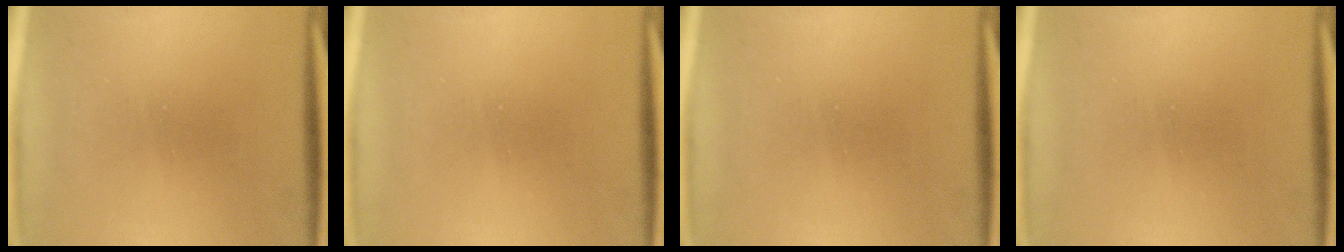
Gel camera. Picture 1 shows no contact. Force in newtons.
{"total": 0.0}
{"total": 0.0}
{"total": 0.0}